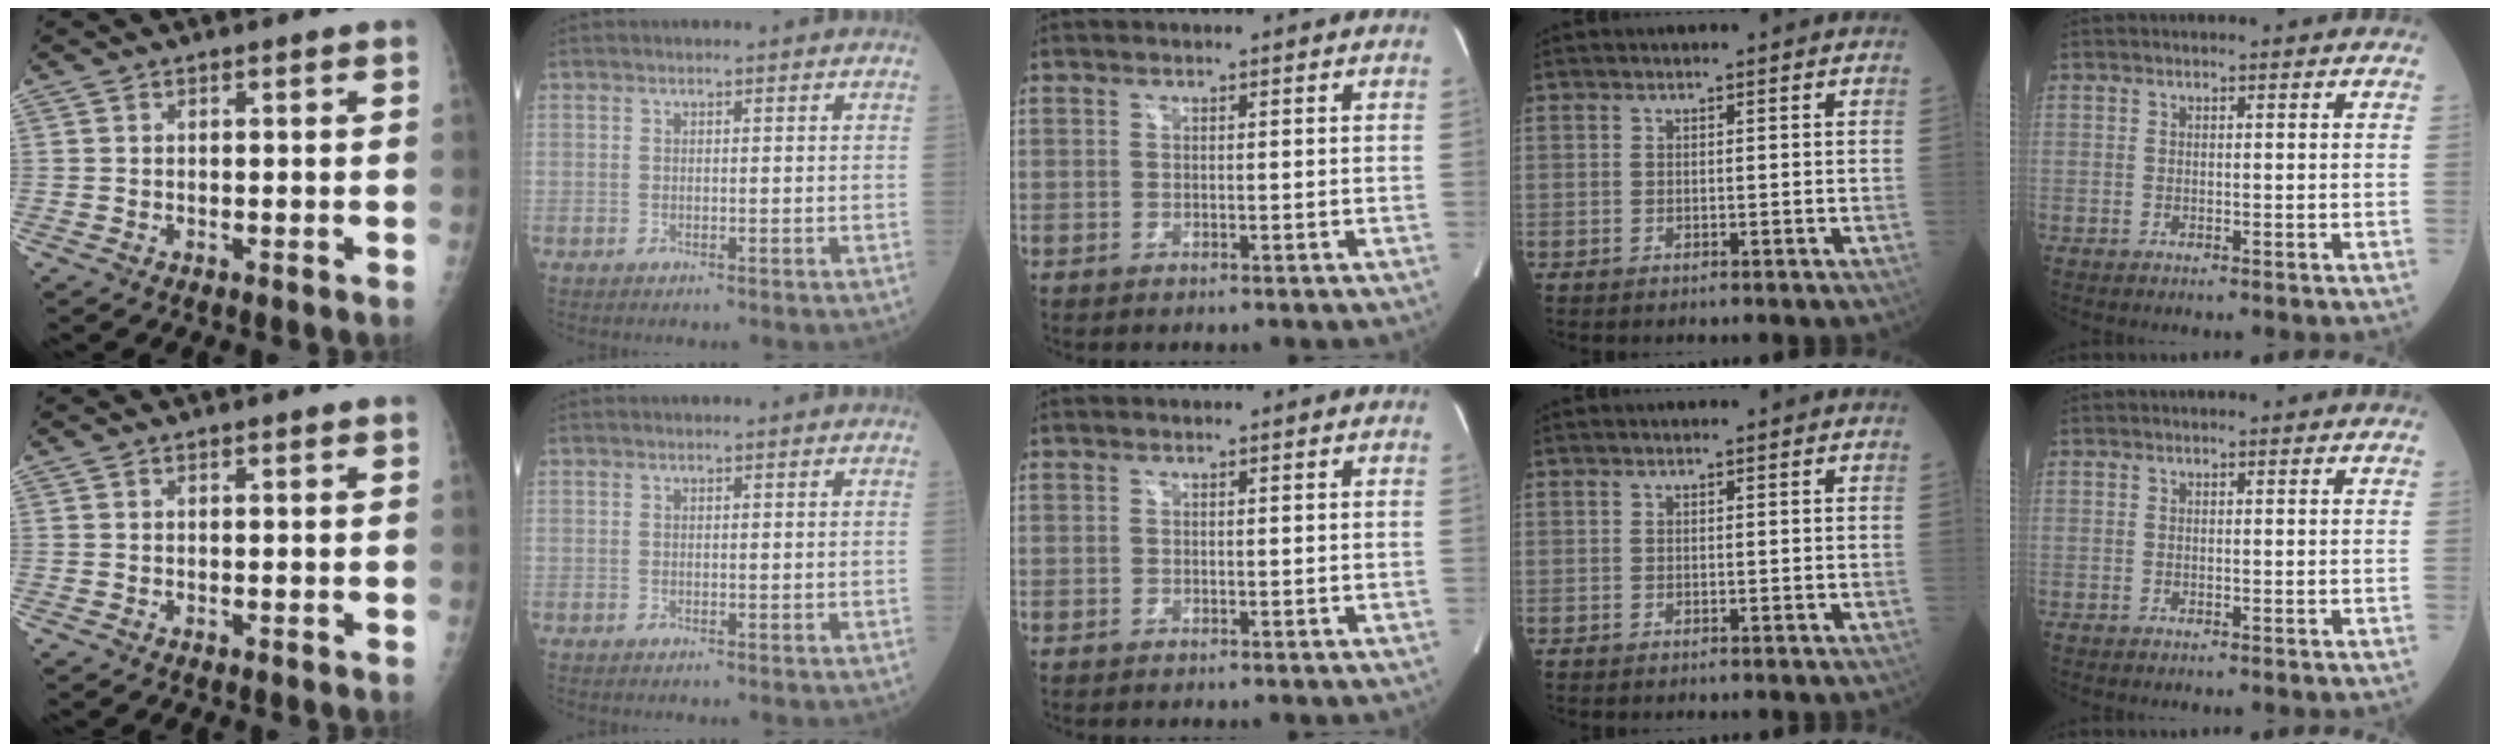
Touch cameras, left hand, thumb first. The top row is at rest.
{}